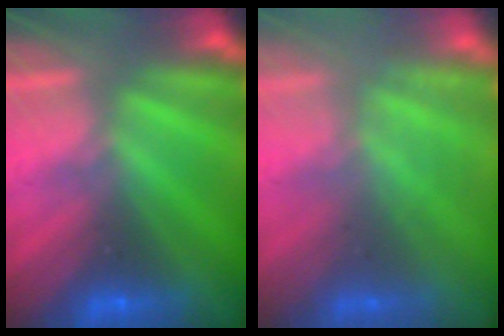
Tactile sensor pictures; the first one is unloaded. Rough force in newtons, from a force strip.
{"total": 2.9}